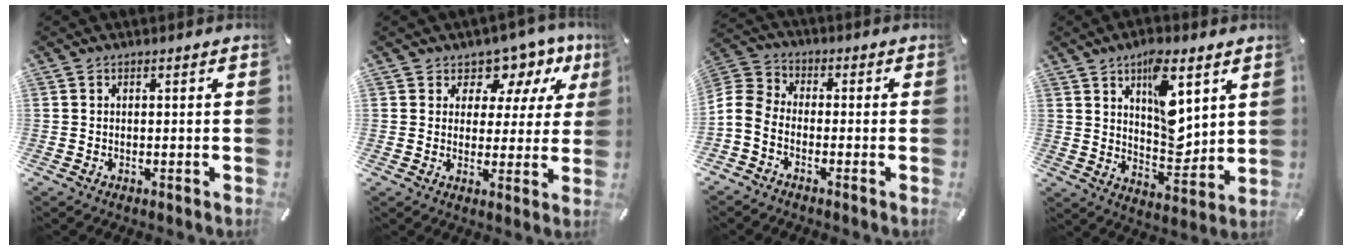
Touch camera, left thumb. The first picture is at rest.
{"total": 8.3, "force": [4.9, 5.8, 3.2], "torque": [-0.047, -0.042, 0.086]}
{"total": 6.4, "force": [-3.3, 4.3, 3.3], "torque": [-0.077, 0.015, -0.064]}
{"total": 13.1, "force": [6.3, 6.6, 9.4], "torque": [-0.115, -0.042, 0.104]}